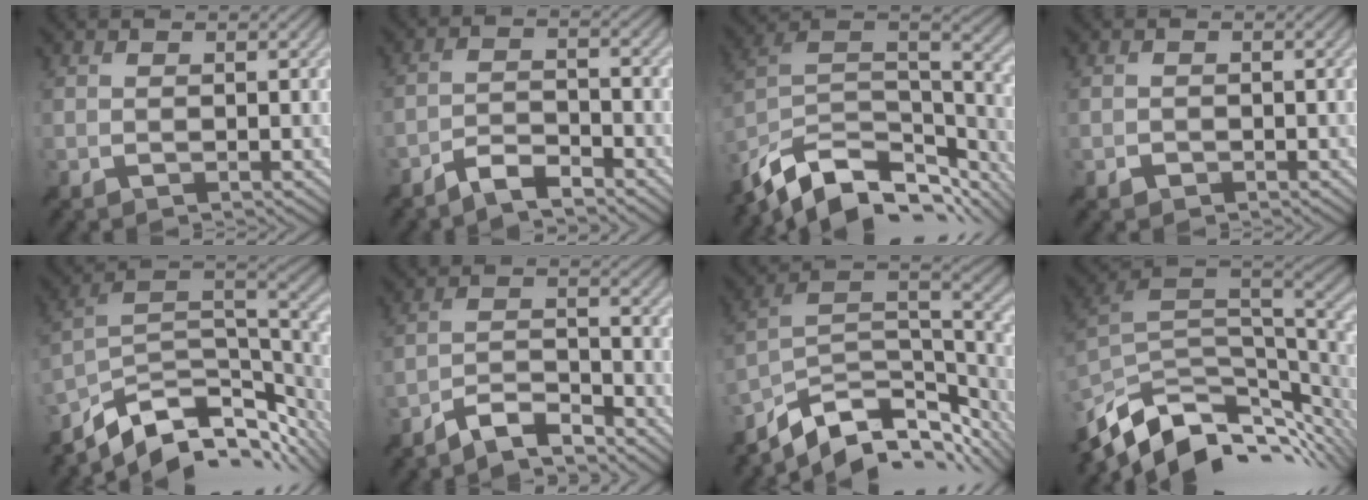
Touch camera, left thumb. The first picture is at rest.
{"total": 4.1, "force": [-3.6, 0.8, 1.9], "torque": [-0.041, 0.003, -0.075]}
{"total": 15.1, "force": [-10.1, 7.0, 8.7], "torque": [-0.224, -0.017, -0.160]}
{"total": 0.9, "force": [-0.5, 0.7, 0.1], "torque": [-0.001, -0.002, -0.010]}
{"total": 12.3, "force": [-6.9, 5.8, 8.3], "torque": [-0.188, -0.019, -0.110]}
{"total": 5.2, "force": [-4.6, 1.0, 2.2], "torque": [-0.045, 0.003, -0.094]}
{"total": 12.9, "force": [-8.2, 6.0, 8.0], "torque": [-0.188, -0.015, -0.130]}
{"total": 12.6, "force": [-5.0, 6.6, 9.5], "torque": [-0.221, -0.031, -0.073]}